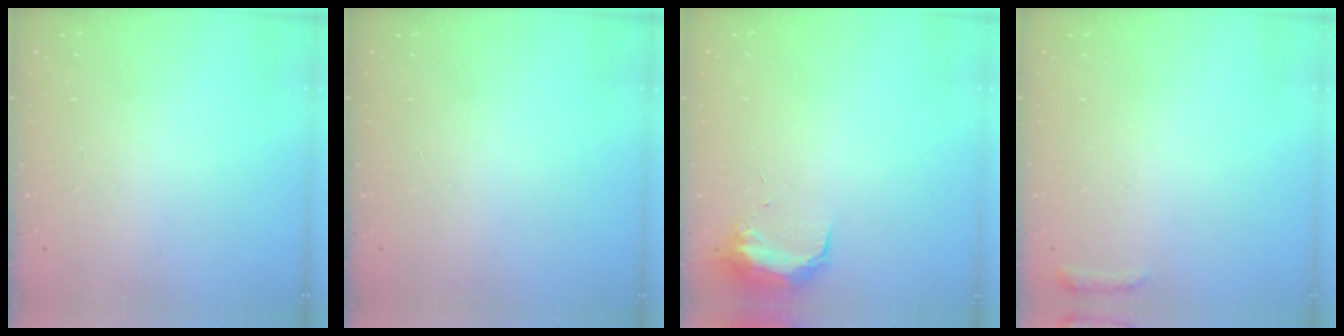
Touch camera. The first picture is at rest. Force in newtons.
{"total": 0.0}
{"total": 9.8, "press": 9.7, "slide": 0.7}
{"total": 4.7, "press": 4.6, "slide": 0.9}